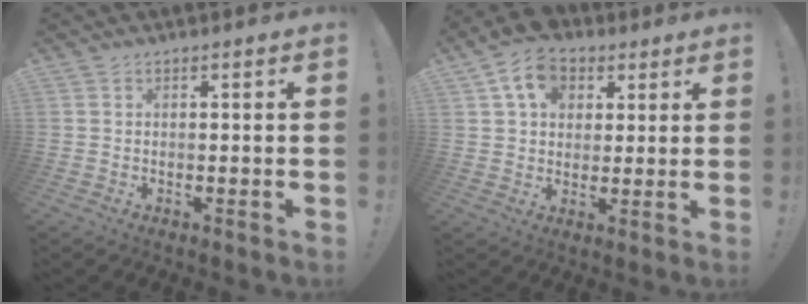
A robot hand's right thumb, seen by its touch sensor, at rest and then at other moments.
{"total": 12.4, "force": [5.4, 9.5, 5.9], "torque": [-0.090, -0.019, 0.104]}